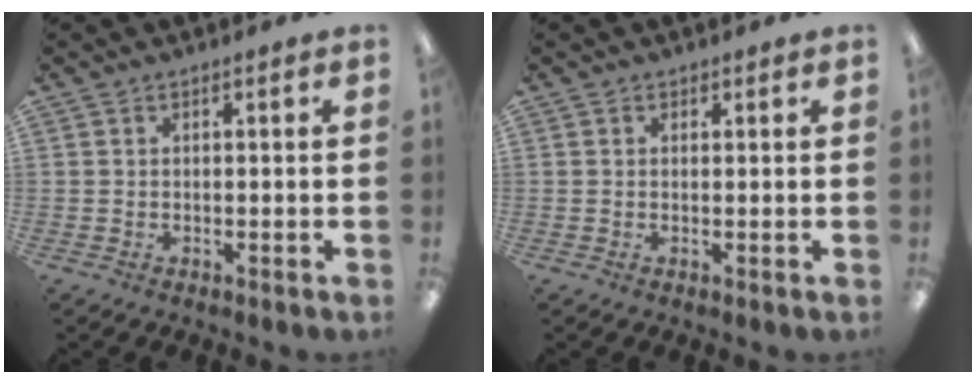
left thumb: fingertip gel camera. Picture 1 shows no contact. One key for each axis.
{"total": 0.5, "fx": 0.4, "fy": 0.3, "fz": 0.0, "tx": 0.008, "ty": -0.003, "tz": 0.006}